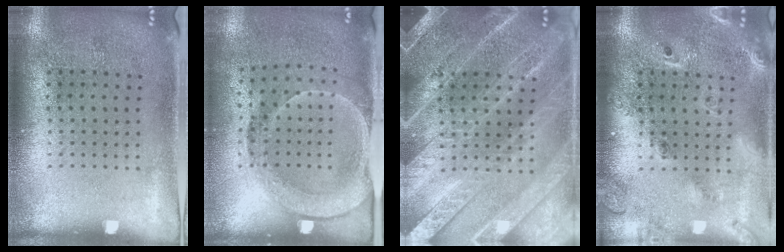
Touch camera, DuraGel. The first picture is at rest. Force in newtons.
{"total": 1.8, "press": 1.5, "slide": 1.1}
{"total": 4.0, "press": 3.9, "slide": 0.6}
{"total": 2.3, "press": 1.8, "slide": 1.3}